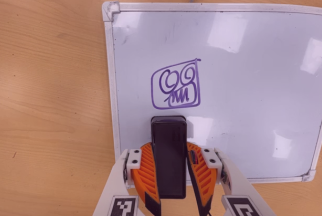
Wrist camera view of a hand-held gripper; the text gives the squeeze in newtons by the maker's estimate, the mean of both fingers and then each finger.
{"total": 11.1, "left": 9.0, "right": 13.2}